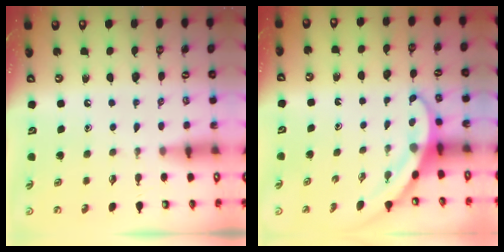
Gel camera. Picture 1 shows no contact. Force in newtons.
{"total": 3.6, "press": 3.6, "slide": 0.1}